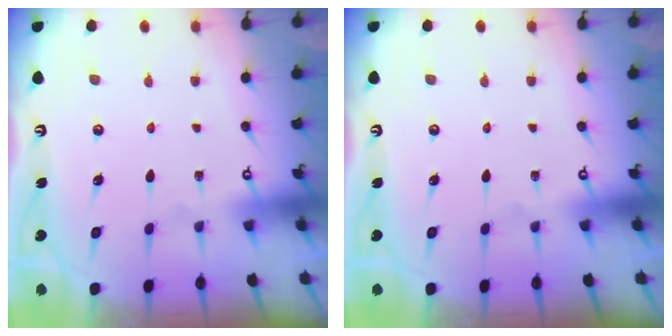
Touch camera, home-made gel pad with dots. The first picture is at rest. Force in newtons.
{"total": 0.0}